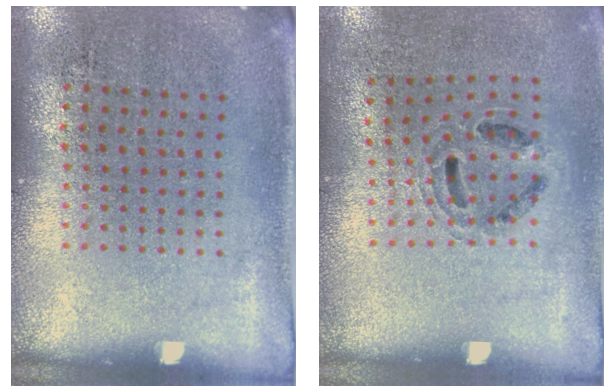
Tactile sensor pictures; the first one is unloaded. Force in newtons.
{"total": 0.9, "press": 0.8, "slide": 0.3}